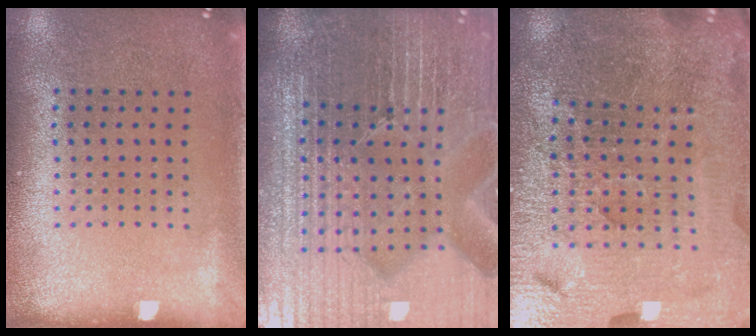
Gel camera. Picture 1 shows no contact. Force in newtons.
{"total": 7.2, "press": 6.3, "slide": 3.5}
{"total": 5.5, "press": 5.1, "slide": 1.8}